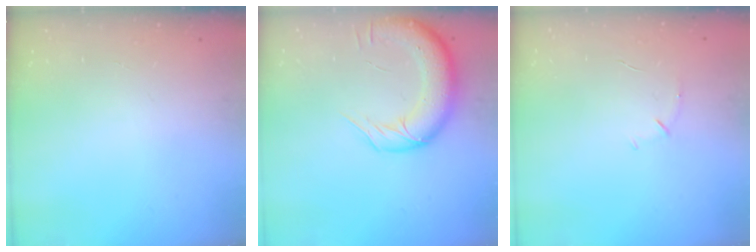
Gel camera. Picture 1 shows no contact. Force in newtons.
{"total": 13.9, "press": 13.4, "slide": 3.7}
{"total": 4.3, "press": 4.2, "slide": 1.1}